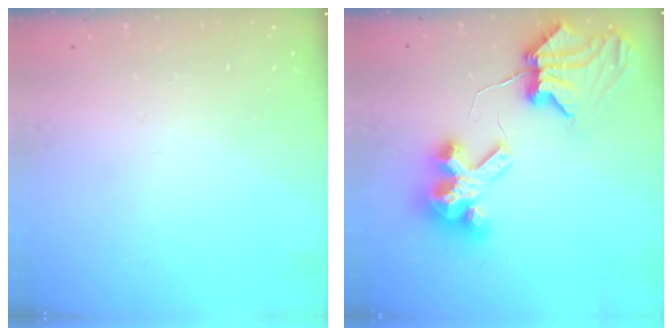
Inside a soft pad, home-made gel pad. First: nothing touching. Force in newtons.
{"total": 8.3, "press": 8.2, "slide": 1.1}